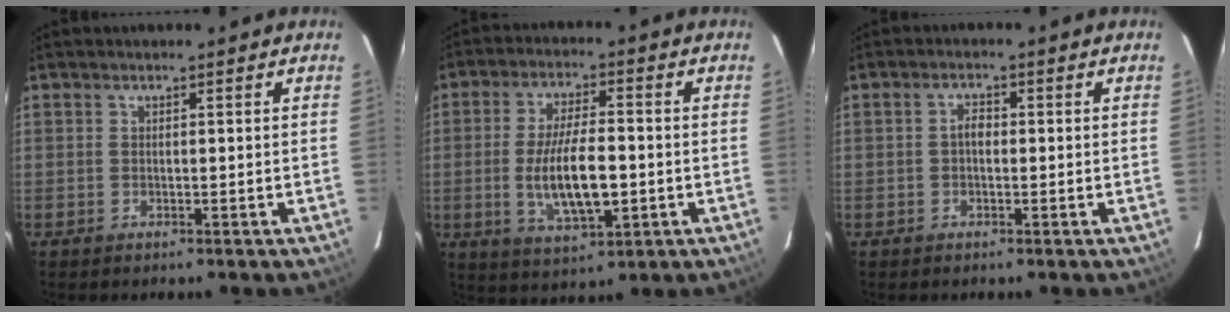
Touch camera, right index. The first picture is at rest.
{"total": 11.9, "force": [-2.0, 4.1, 11.0], "torque": [-0.212, -0.010, -0.029]}
{"total": 1.8, "force": [-0.3, 1.2, 1.3], "torque": [-0.024, 0.009, -0.007]}